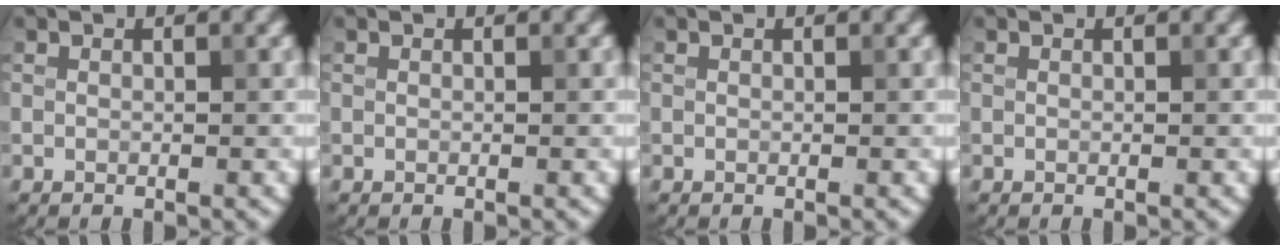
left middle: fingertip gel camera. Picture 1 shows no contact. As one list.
[{"total": 0.0}, {"total": 0.0}, {"total": 0.0}]